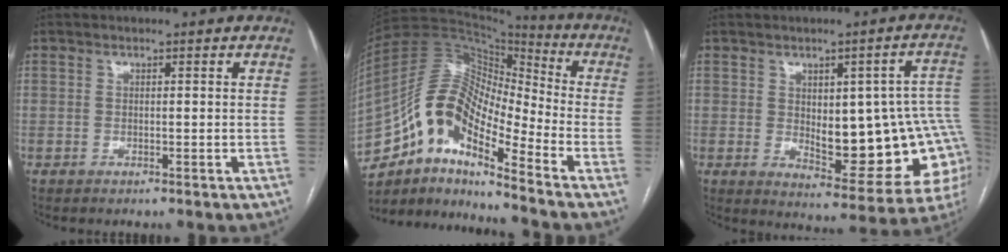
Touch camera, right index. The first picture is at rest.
{"total": 16.1, "force": [-9.4, 4.7, 12.2], "torque": [-0.231, 0.034, -0.166]}
{"total": 18.7, "force": [-0.7, 6.5, 17.5], "torque": [-0.169, 0.016, 0.013]}